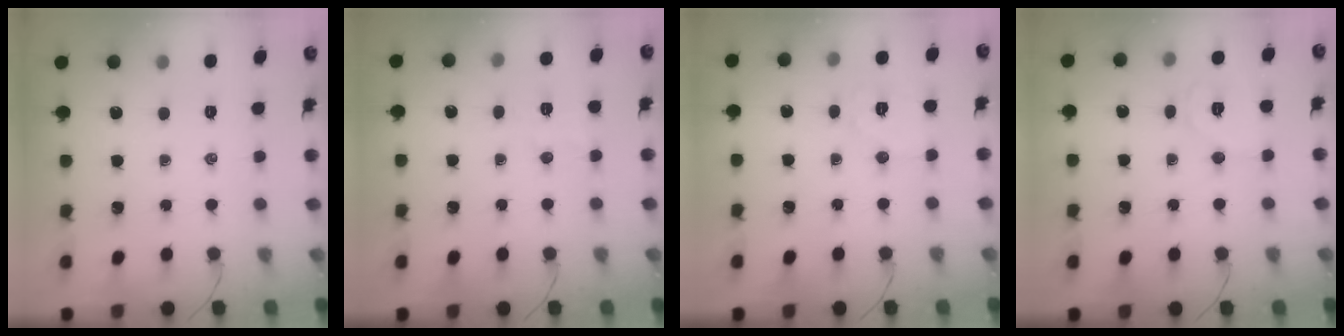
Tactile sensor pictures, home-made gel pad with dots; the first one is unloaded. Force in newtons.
{"total": 5.4, "press": 5.2, "slide": 1.1}
{"total": 5.7, "press": 5.6, "slide": 1.1}
{"total": 6.8, "press": 6.8, "slide": 1.0}